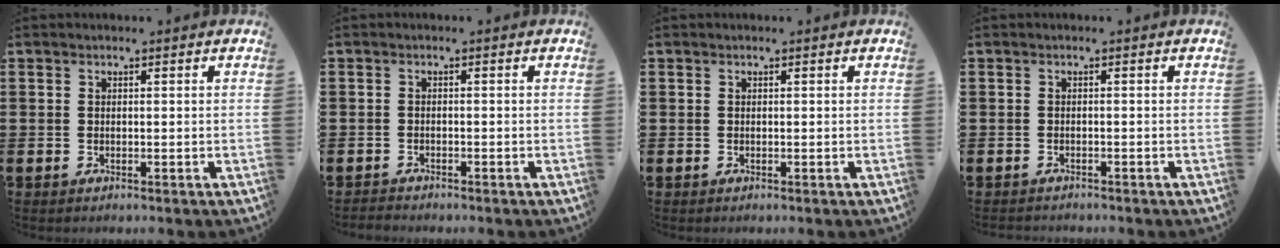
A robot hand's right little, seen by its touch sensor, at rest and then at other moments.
{"total": 0.9, "force": [-0.9, 0.1, -0.1], "torque": [-0.001, 0.001, -0.019]}
{"total": 0.0}
{"total": 0.6, "force": [-0.6, 0.1, -0.1], "torque": [0.000, -0.002, -0.013]}